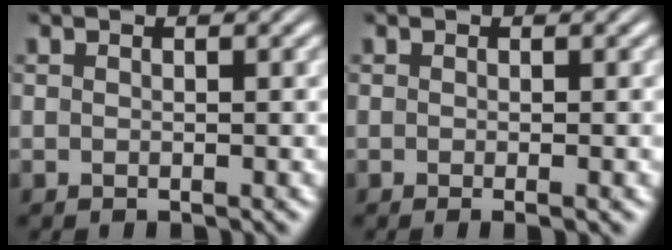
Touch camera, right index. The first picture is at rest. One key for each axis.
{"total": 0.7, "fx": -0.4, "fy": -0.1, "fz": 0.6, "tx": -0.007, "ty": 0.002, "tz": -0.008}